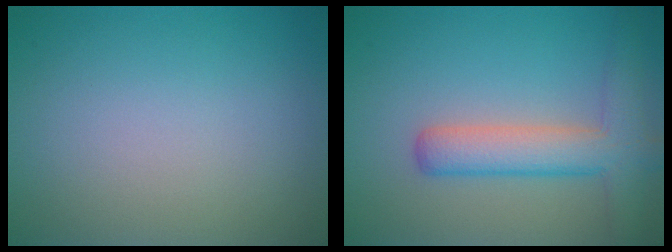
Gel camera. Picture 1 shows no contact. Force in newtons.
{"total": 5.2, "press": 5.2, "slide": 0.2}